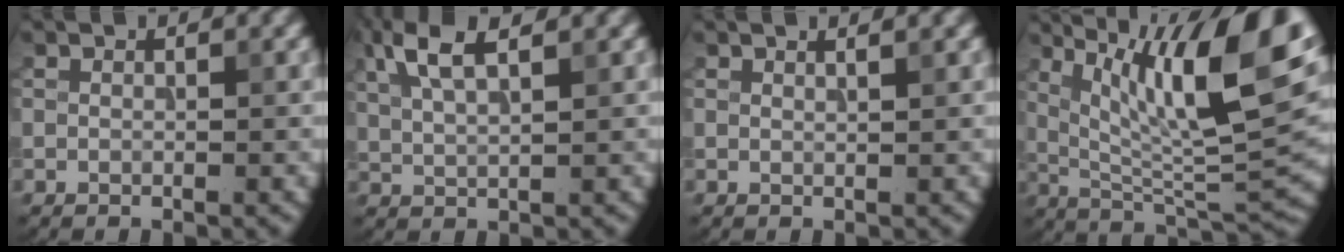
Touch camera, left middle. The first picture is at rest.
{"total": 4.6, "force": [2.6, 1.5, 3.5], "torque": [-0.079, 0.013, 0.051]}
{"total": 1.5, "force": [1.0, 0.5, 1.0], "torque": [-0.004, 0.001, 0.004]}
{"total": 13.9, "force": [5.7, 4.0, 12.1], "torque": [-0.187, 0.000, 0.099]}